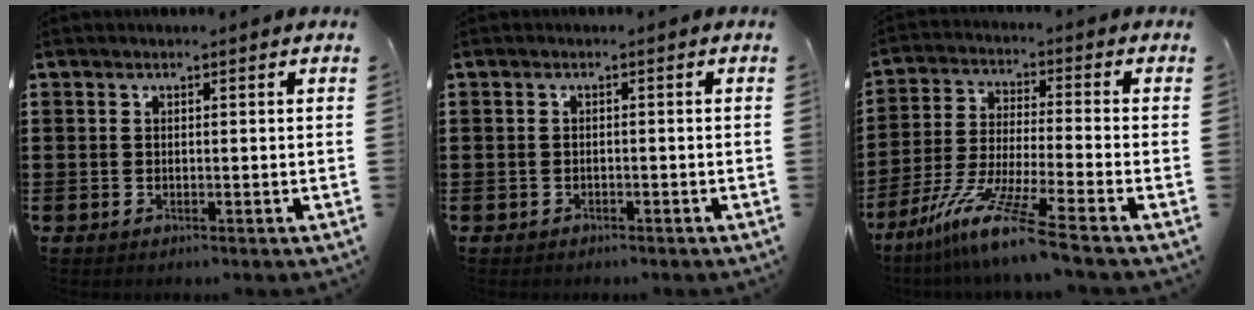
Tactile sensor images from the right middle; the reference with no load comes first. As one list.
[{"total": 0.7, "force": [-0.6, 0.4, -0.1], "torque": [0.000, 0.003, -0.016]}, {"total": 10.4, "force": [-8.0, -0.4, 6.7], "torque": [-0.143, -0.006, -0.165]}]